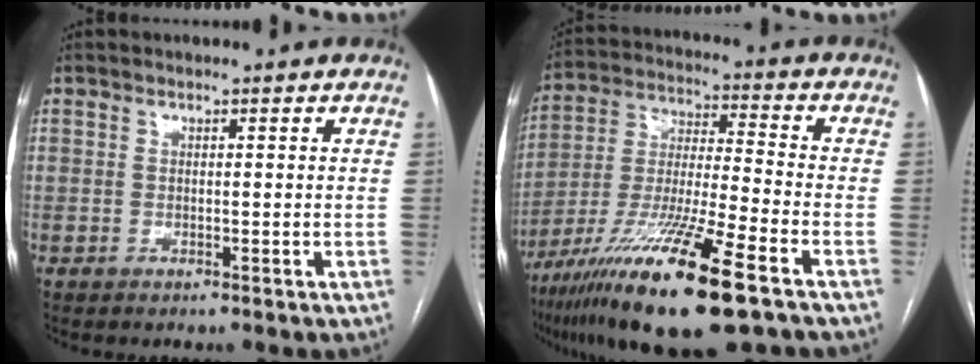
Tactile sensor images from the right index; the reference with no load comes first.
{"total": 19.9, "force": [-11.7, 1.2, 16.1], "torque": [-0.309, -0.048, -0.210]}